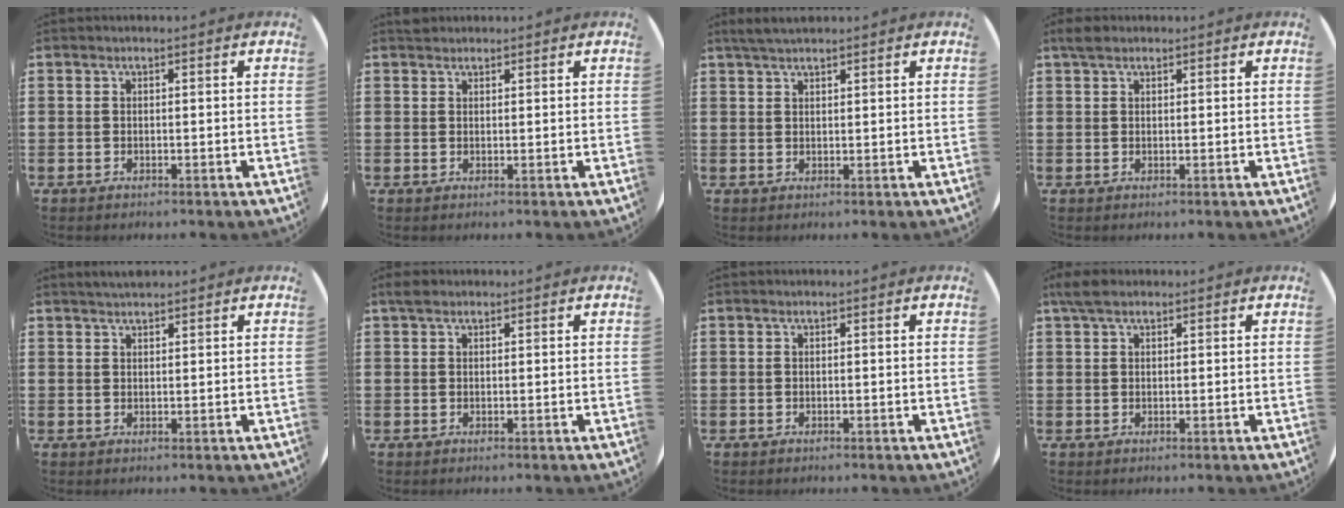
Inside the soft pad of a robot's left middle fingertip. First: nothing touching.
{"total": 0.9, "force": [0.9, 0.3, -0.1], "torque": [0.008, -0.001, 0.016]}
{"total": 2.7, "force": [2.3, 0.5, 1.2], "torque": [-0.029, 0.005, 0.043]}
{"total": 1.5, "force": [1.2, 0.7, 0.6], "torque": [-0.006, 0.002, 0.021]}
{"total": 1.7, "force": [1.7, 0.2, 0.5], "torque": [-0.011, 0.002, 0.031]}
{"total": 1.2, "force": [1.0, 0.6, 0.4], "torque": [-0.003, 0.001, 0.016]}
{"total": 0.0}
{"total": 2.7, "force": [1.9, 1.1, 1.5], "torque": [-0.034, 0.008, 0.034]}